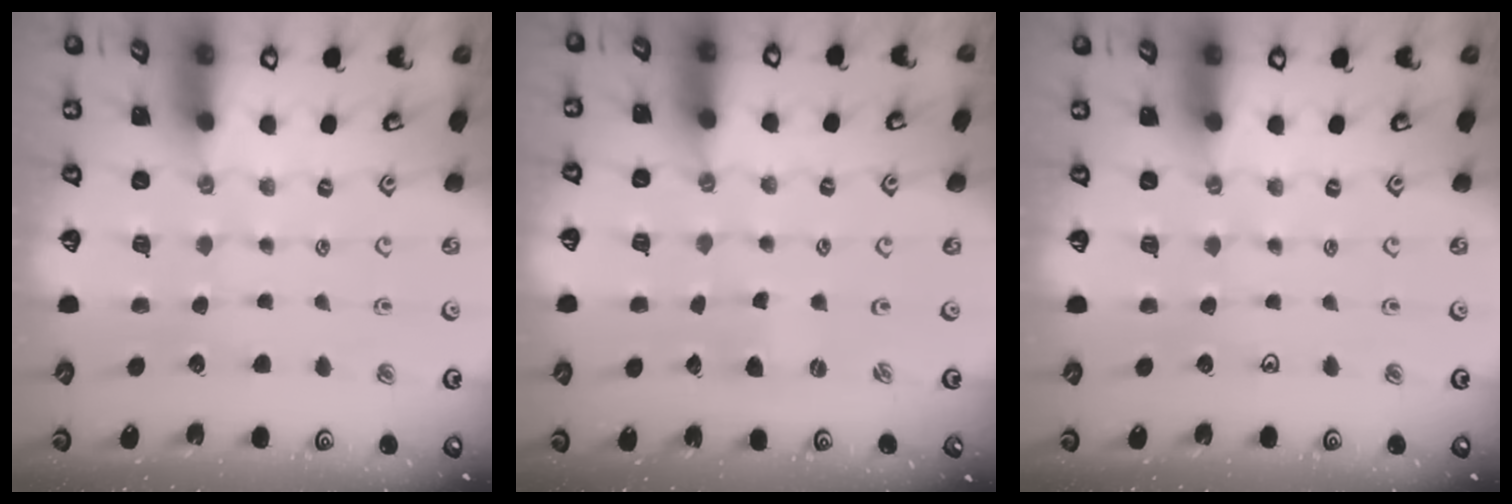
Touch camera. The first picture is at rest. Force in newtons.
{"total": 0.0}
{"total": 0.0}